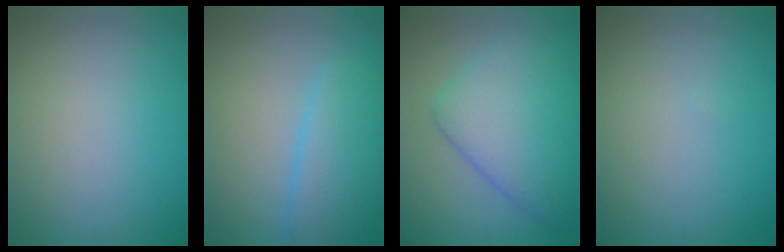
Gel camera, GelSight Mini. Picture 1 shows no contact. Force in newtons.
{"total": 4.4, "press": 4.4, "slide": 0.2}
{"total": 7.8, "press": 7.8, "slide": 0.0}
{"total": 0.0}